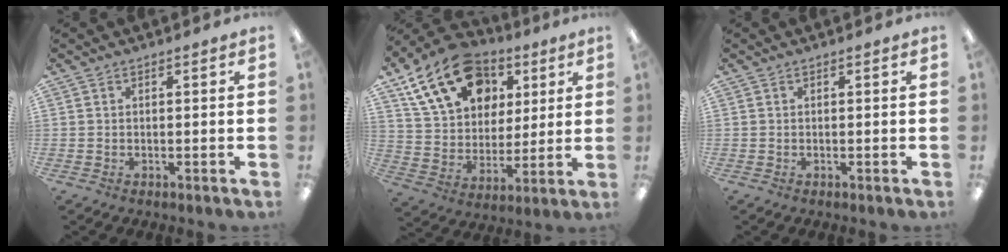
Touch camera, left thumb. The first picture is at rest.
{"total": 20.1, "force": [10.8, 13.8, 9.8], "torque": [-0.172, -0.037, 0.203]}
{"total": 0.0}